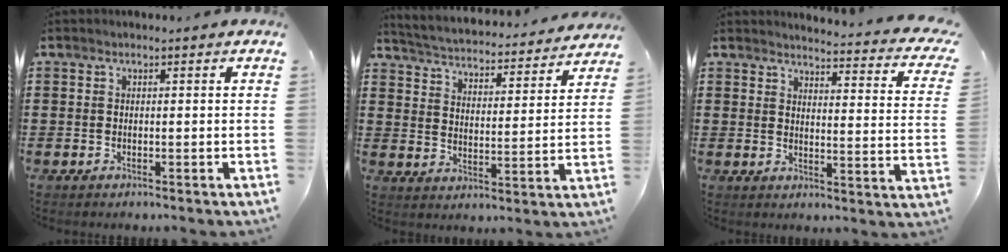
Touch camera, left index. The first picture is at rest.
{"total": 3.4, "force": [3.4, -0.3, 0.3], "torque": [-0.028, -0.035, 0.048]}
{"total": 3.3, "force": [3.1, -0.3, 1.0], "torque": [-0.030, -0.031, 0.046]}